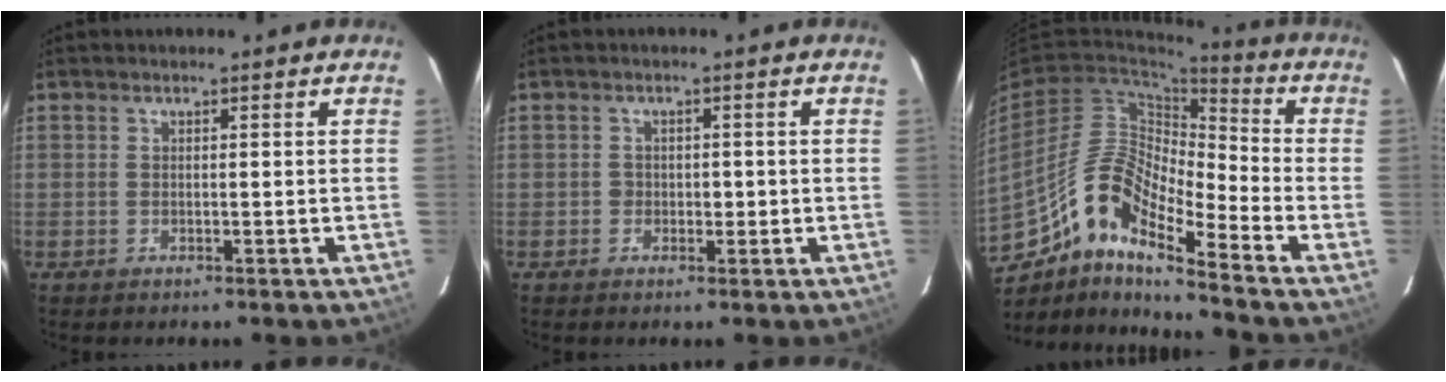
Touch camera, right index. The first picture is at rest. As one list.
[{"total": 1.7, "force": [-0.2, 1.4, 0.8], "torque": [-0.007, 0.007, -0.002]}, {"total": 13.6, "force": [-8.9, 2.9, 9.8], "torque": [-0.185, 0.021, -0.157]}]